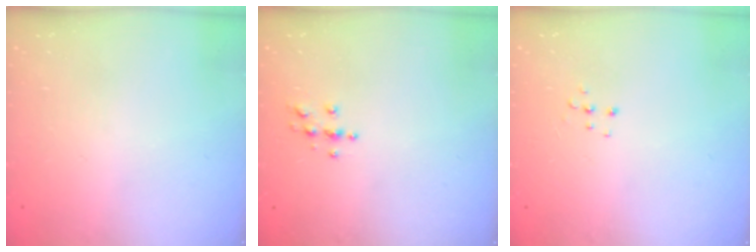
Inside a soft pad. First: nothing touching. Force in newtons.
{"total": 3.9, "press": 3.8, "slide": 0.4}
{"total": 4.7, "press": 4.7, "slide": 0.4}